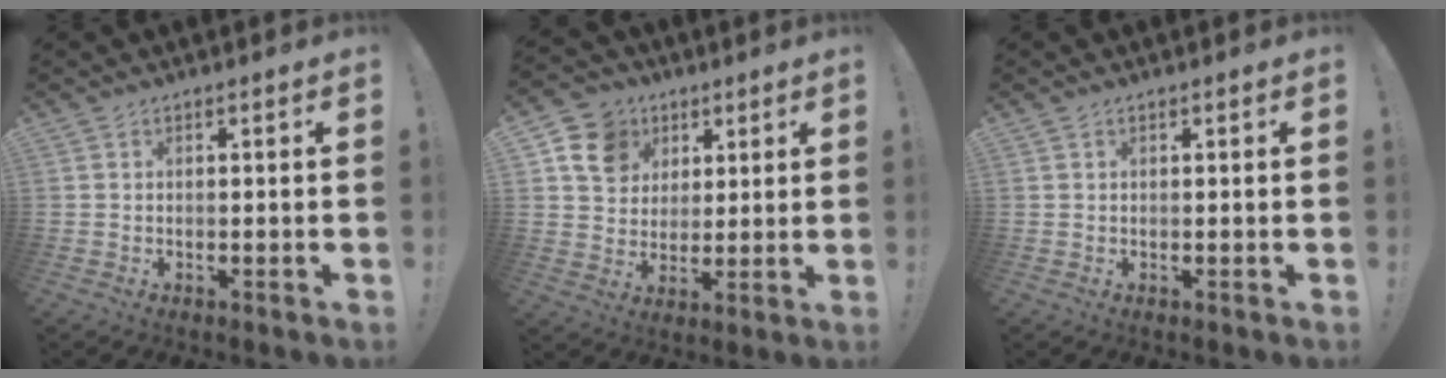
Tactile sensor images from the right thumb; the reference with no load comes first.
{"total": 12.9, "force": [5.6, 10.5, 4.8], "torque": [-0.066, -0.023, 0.114]}
{"total": 0.0}